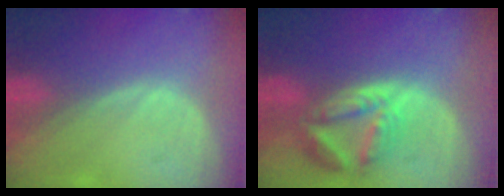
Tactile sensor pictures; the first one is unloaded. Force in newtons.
{"total": 8.0, "press": 7.1, "slide": 3.8}